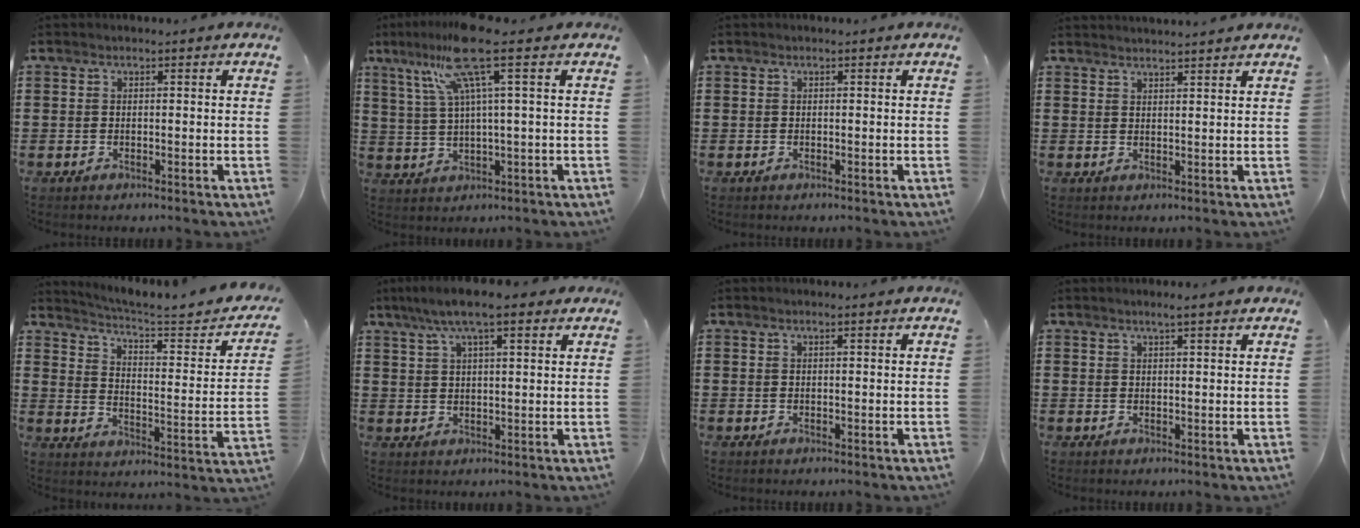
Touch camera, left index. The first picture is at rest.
{"total": 10.0, "force": [4.6, -0.2, 8.8], "torque": [-0.202, -0.013, 0.072]}
{"total": 0.0}
{"total": 1.9, "force": [1.9, -0.4, 0.1], "torque": [-0.008, -0.003, 0.037]}
{"total": 4.1, "force": [3.5, 0.1, 2.2], "torque": [-0.062, -0.029, 0.050]}
{"total": 7.3, "force": [4.9, 1.5, 5.1], "torque": [-0.110, 0.002, 0.088]}
{"total": 0.7, "force": [0.4, -0.1, 0.6], "torque": [-0.012, -0.001, 0.008]}
{"total": 1.9, "force": [1.6, 0.0, 1.1], "torque": [-0.024, 0.004, 0.028]}